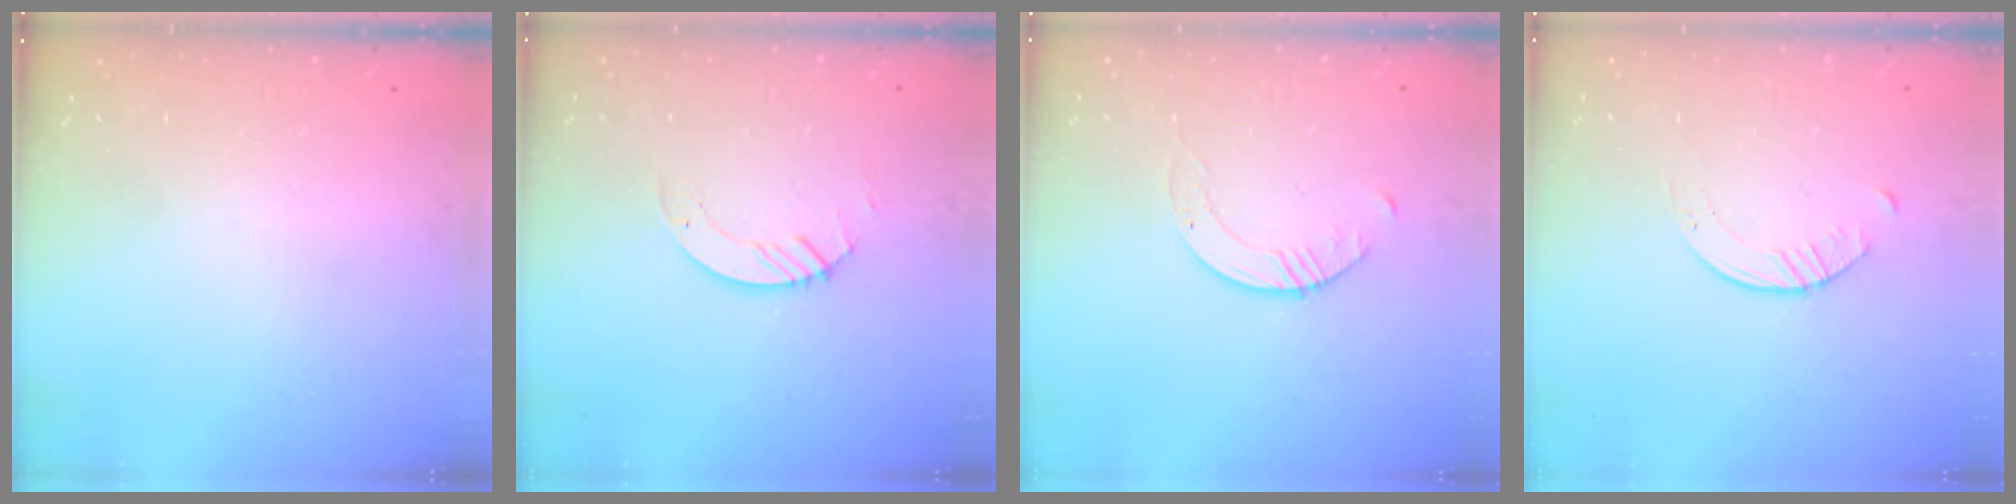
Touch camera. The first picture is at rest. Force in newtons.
{"total": 3.0, "press": 3.0, "slide": 0.2}
{"total": 1.7, "press": 1.7, "slide": 0.2}
{"total": 1.6, "press": 1.6, "slide": 0.3}